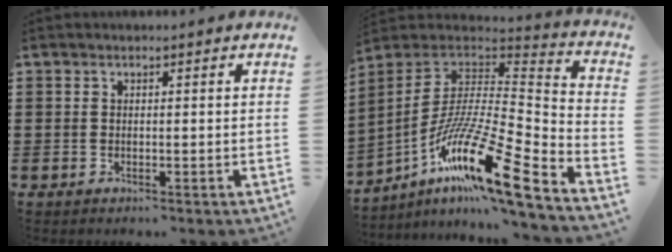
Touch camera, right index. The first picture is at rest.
{"total": 16.8, "force": [-10.0, 2.6, 13.3], "torque": [-0.259, -0.004, -0.186]}